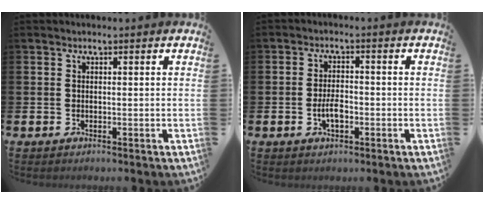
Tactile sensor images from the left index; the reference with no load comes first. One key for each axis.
{"total": 3.1, "fx": -0.9, "fy": 1.5, "fz": 2.5, "tx": -0.033, "ty": -0.002, "tz": -0.020}